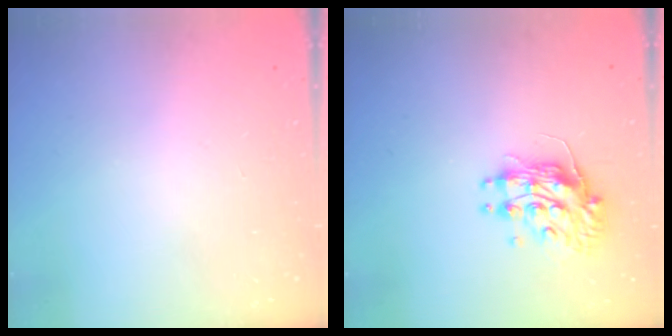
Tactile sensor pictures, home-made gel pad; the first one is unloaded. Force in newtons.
{"total": 10.6, "press": 10.6, "slide": 0.7}